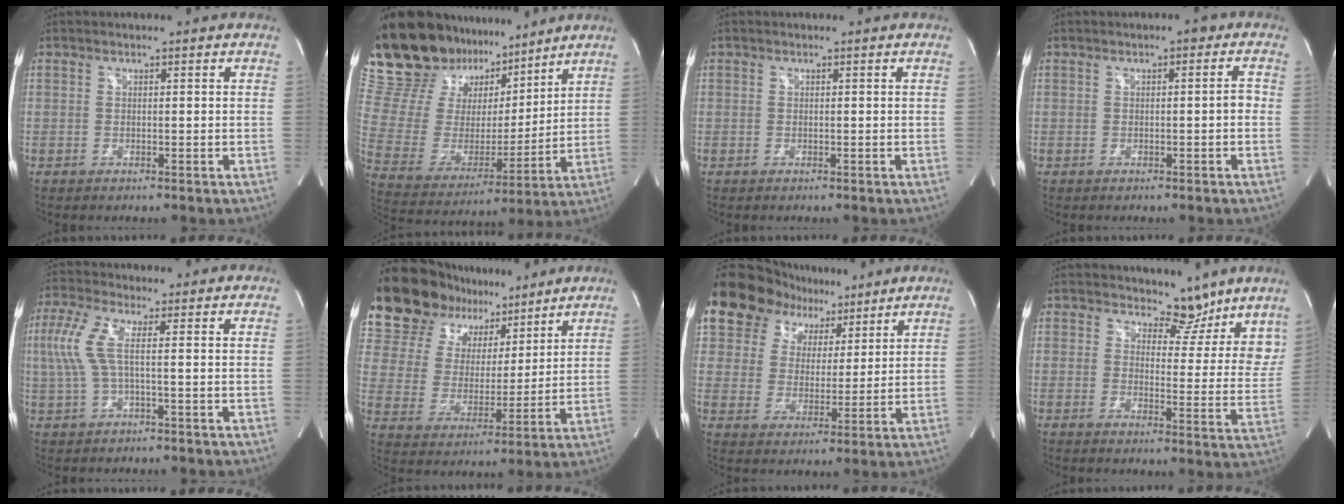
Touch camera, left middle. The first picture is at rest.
{"total": 19.7, "force": [16.6, 7.9, 7.3], "torque": [-0.132, 0.014, 0.300]}
{"total": 0.0}
{"total": 2.2, "force": [0.0, 0.7, 2.1], "torque": [-0.022, 0.006, -0.004]}
{"total": 6.3, "force": [0.6, 1.4, 6.1], "torque": [-0.160, 0.019, 0.012]}
{"total": 15.3, "force": [13.3, 6.9, 3.1], "torque": [-0.057, 0.019, 0.229]}
{"total": 14.5, "force": [10.2, 9.1, 4.7], "torque": [-0.075, 0.044, 0.175]}
{"total": 10.9, "force": [9.9, 4.1, 2.0], "torque": [0.011, -0.036, 0.099]}